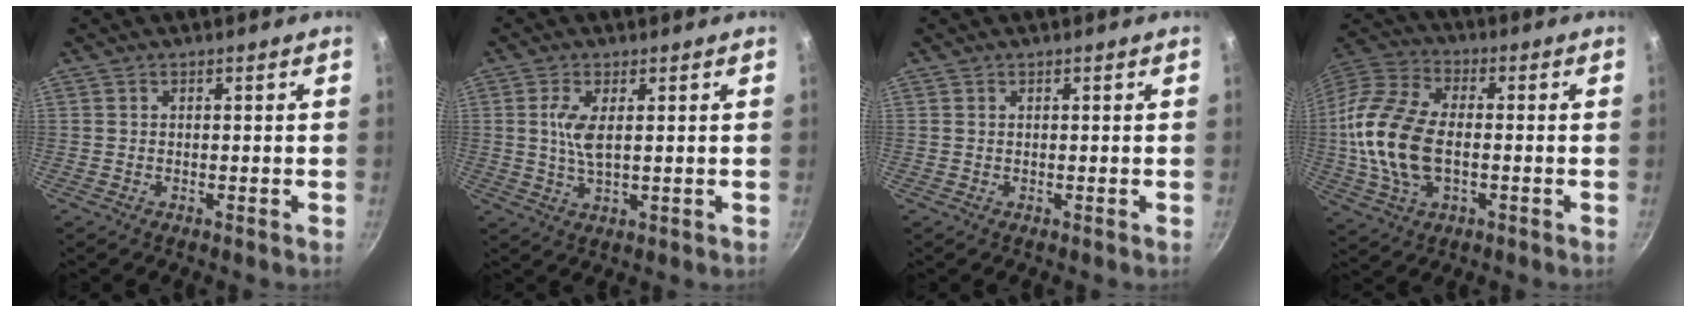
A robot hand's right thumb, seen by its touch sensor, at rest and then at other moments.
{"total": 5.2, "force": [0.9, 1.8, 4.7], "torque": [-0.104, -0.002, 0.021]}
{"total": 0.0}
{"total": 17.6, "force": [-1.6, 10.4, 14.1], "torque": [-0.279, 0.026, -0.042]}